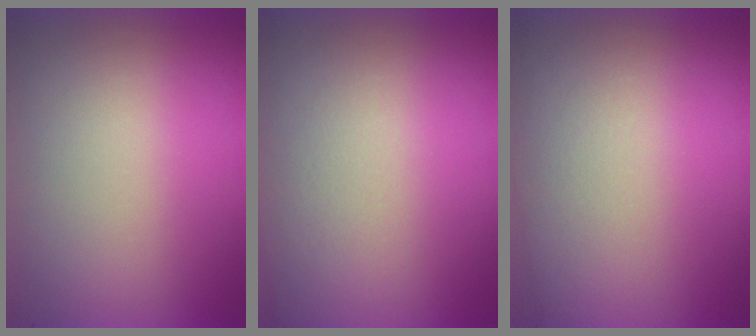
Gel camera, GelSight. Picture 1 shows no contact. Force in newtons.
{"total": 3.6}
{"total": 3.2}